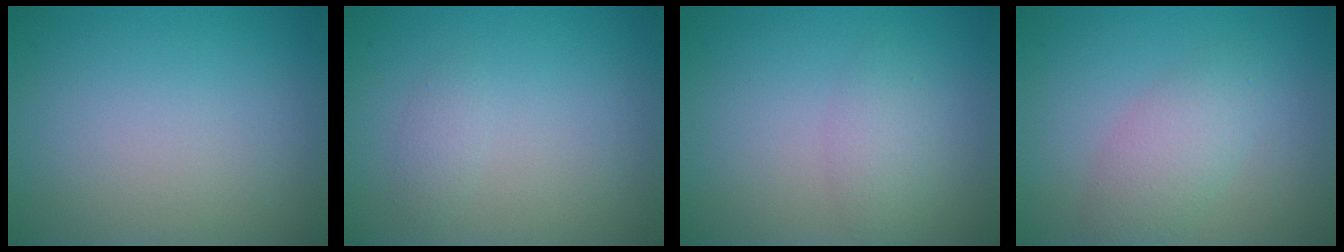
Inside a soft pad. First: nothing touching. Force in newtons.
{"total": 0.9, "press": 0.9, "slide": 0.0}
{"total": 2.0, "press": 2.0, "slide": 0.1}
{"total": 3.0, "press": 3.0, "slide": 0.1}